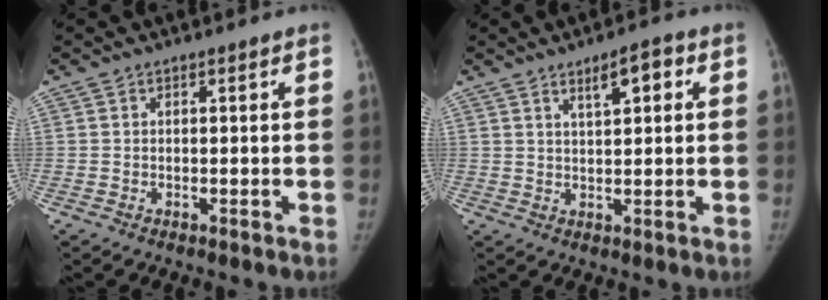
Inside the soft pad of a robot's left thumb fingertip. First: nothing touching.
{"total": 5.1, "force": [2.3, 1.8, 4.2], "torque": [-0.058, -0.006, 0.036]}